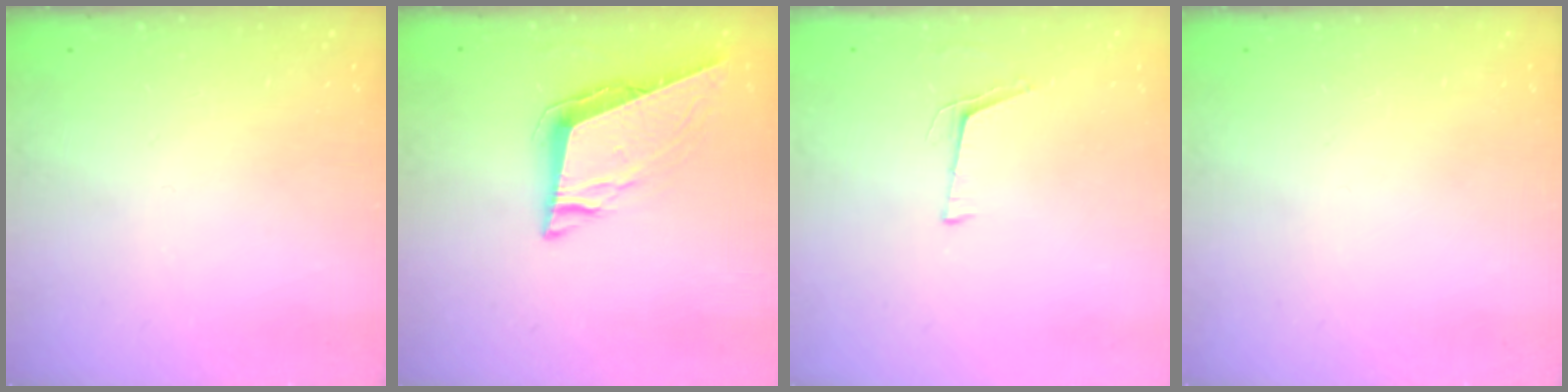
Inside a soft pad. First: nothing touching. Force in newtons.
{"total": 9.0, "press": 8.7, "slide": 2.5}
{"total": 4.2, "press": 3.5, "slide": 2.3}
{"total": 0.0}